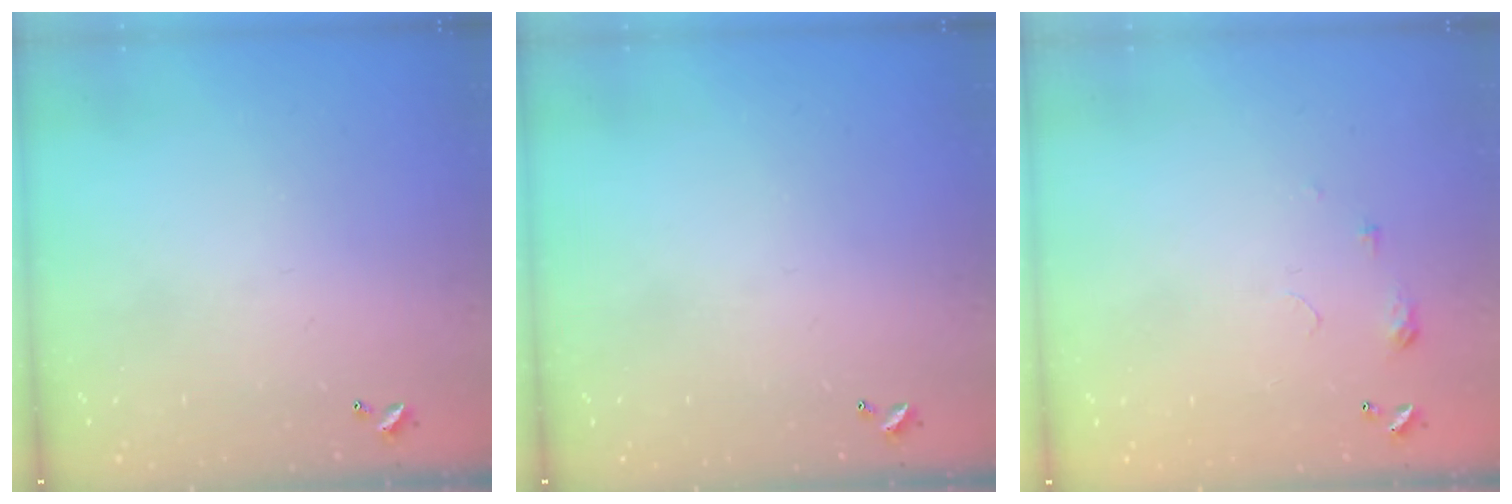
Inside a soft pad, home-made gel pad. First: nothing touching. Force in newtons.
{"total": 0.0}
{"total": 6.3, "press": 6.3, "slide": 0.6}